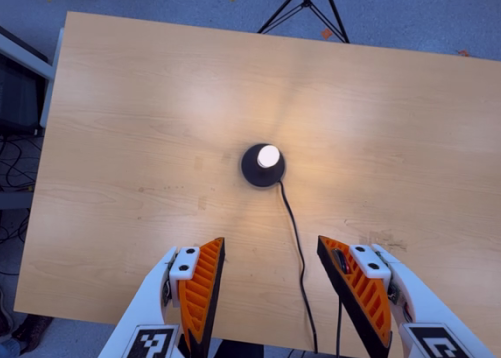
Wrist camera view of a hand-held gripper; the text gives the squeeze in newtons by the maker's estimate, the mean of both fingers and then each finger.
{"total": 0.0}